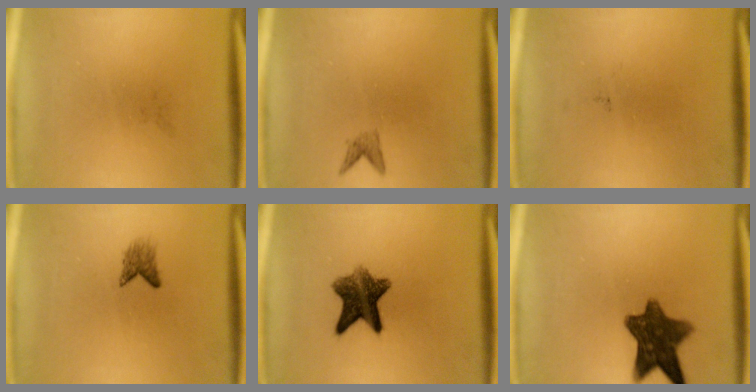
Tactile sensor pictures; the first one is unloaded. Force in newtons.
{"total": 1.1}
{"total": 0.0}
{"total": 1.9}
{"total": 8.4}
{"total": 10.3}